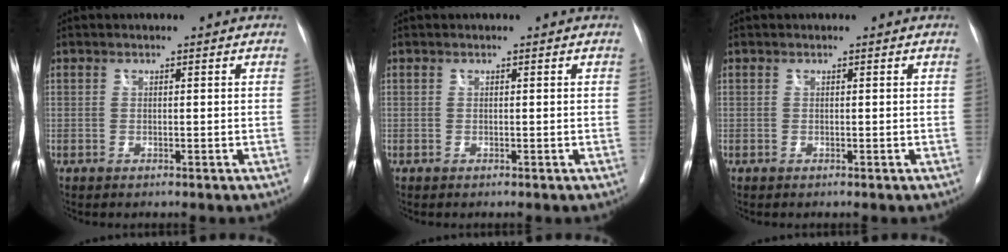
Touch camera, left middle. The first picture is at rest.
{"total": 0.0}
{"total": 0.0}